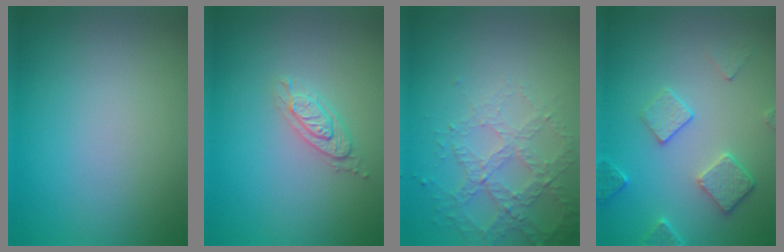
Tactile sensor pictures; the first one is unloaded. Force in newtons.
{"total": 2.0, "press": 2.0, "slide": 0.5}
{"total": 4.1, "press": 3.1, "slide": 2.8}
{"total": 3.8, "press": 3.2, "slide": 2.0}